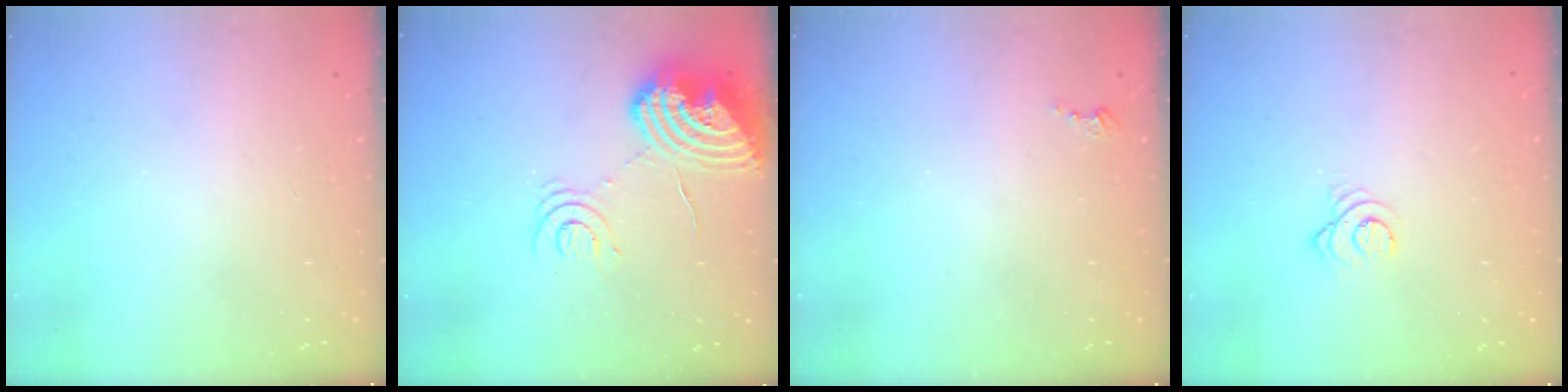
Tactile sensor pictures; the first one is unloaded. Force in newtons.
{"total": 17.1, "press": 17.0, "slide": 1.6}
{"total": 2.3, "press": 2.3, "slide": 0.3}
{"total": 2.9, "press": 2.9, "slide": 0.4}